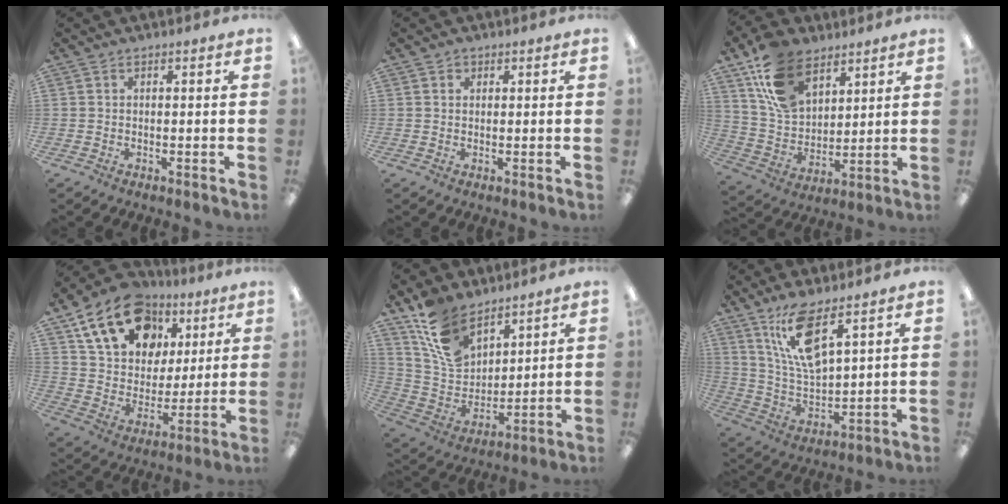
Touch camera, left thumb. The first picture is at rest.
{"total": 1.2, "force": [0.6, 1.0, 0.4], "torque": [0.000, 0.000, 0.009]}
{"total": 15.7, "force": [9.3, 10.0, 7.8], "torque": [-0.158, -0.028, 0.183]}
{"total": 19.0, "force": [10.2, 13.4, 8.9], "torque": [-0.155, -0.033, 0.192]}
{"total": 13.9, "force": [9.8, 7.9, 5.9], "torque": [-0.129, -0.047, 0.193]}
{"total": 12.2, "force": [8.0, 3.9, 8.3], "torque": [-0.171, -0.027, 0.147]}